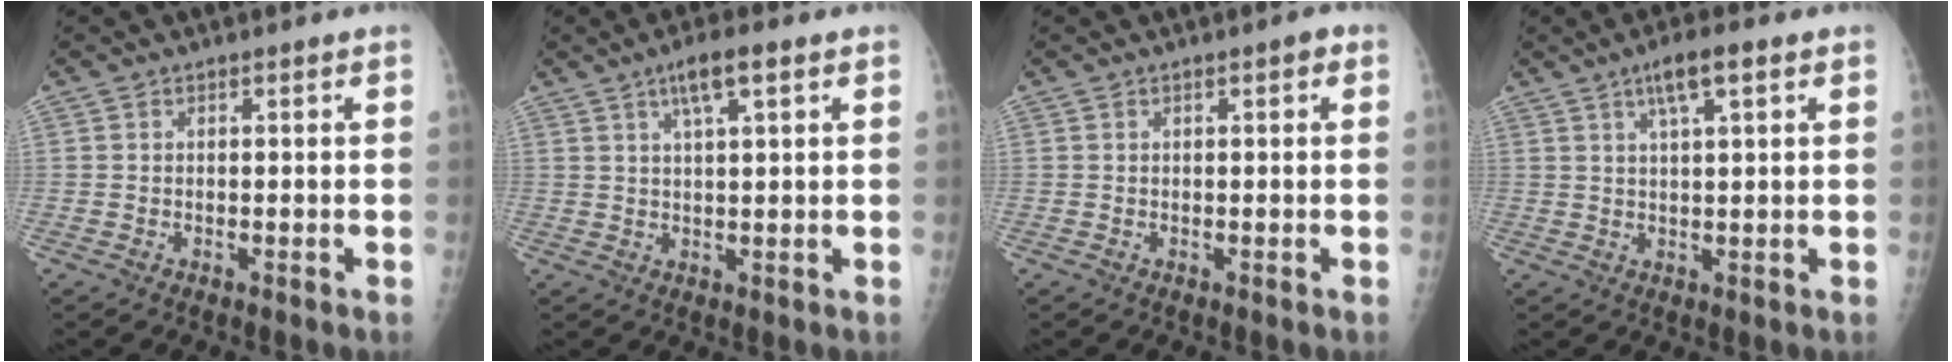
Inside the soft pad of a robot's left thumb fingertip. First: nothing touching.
{"total": 5.8, "force": [2.9, 1.2, 4.8], "torque": [-0.084, -0.001, 0.050]}
{"total": 1.2, "force": [0.4, 0.5, 1.0], "torque": [-0.011, 0.003, 0.000]}
{"total": 6.0, "force": [3.0, 1.3, 5.0], "torque": [-0.086, 0.000, 0.051]}